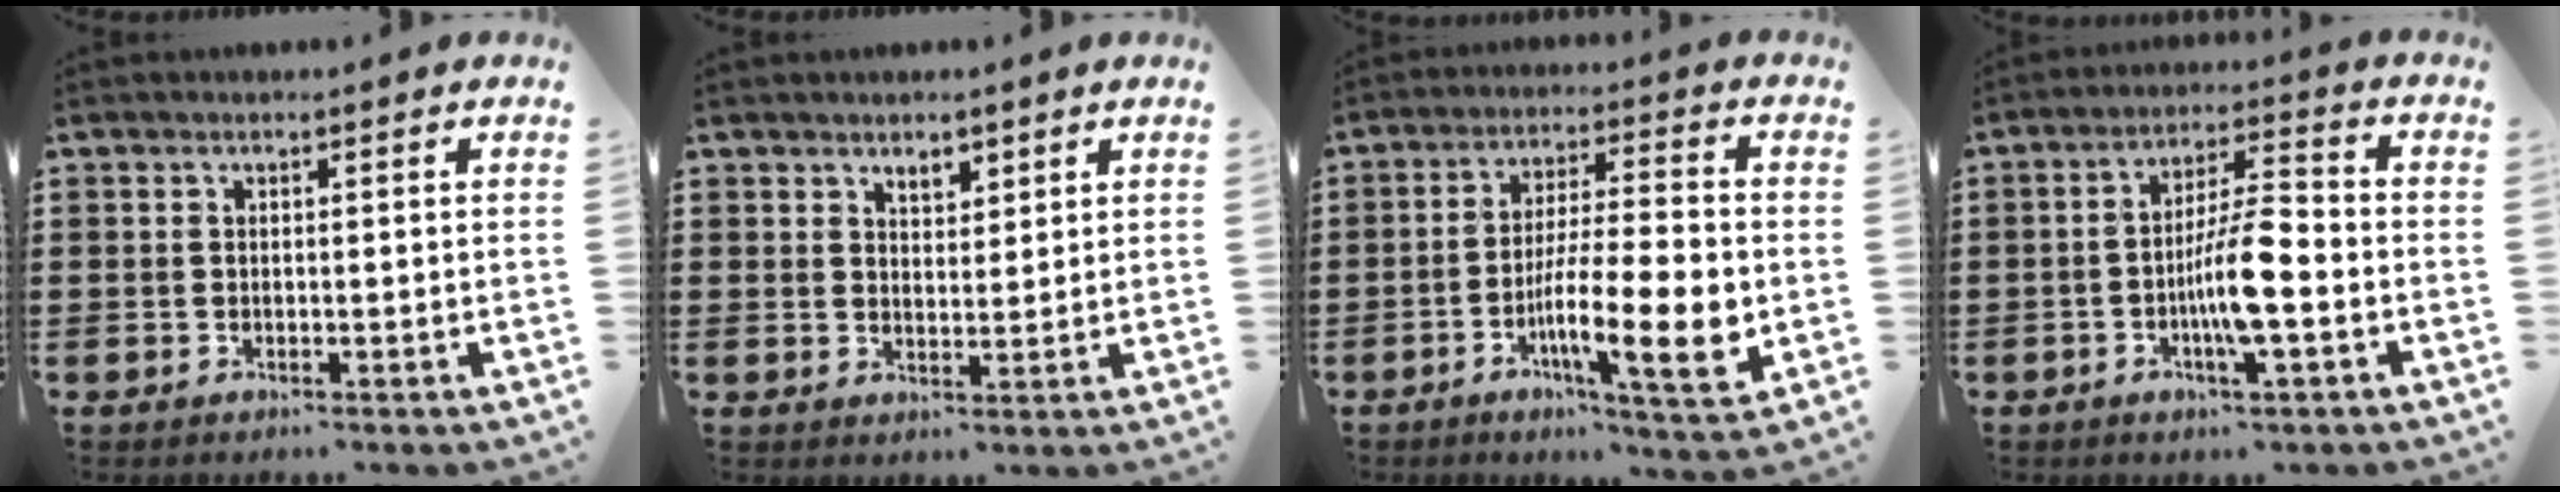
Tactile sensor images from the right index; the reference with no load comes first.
{"total": 2.5, "force": [2.0, 1.2, 0.7], "torque": [-0.011, 0.001, 0.035]}
{"total": 13.0, "force": [-3.4, 2.1, 12.3], "torque": [-0.223, -0.016, -0.065]}
{"total": 8.2, "force": [-2.3, 1.7, 7.7], "torque": [-0.149, -0.001, -0.046]}